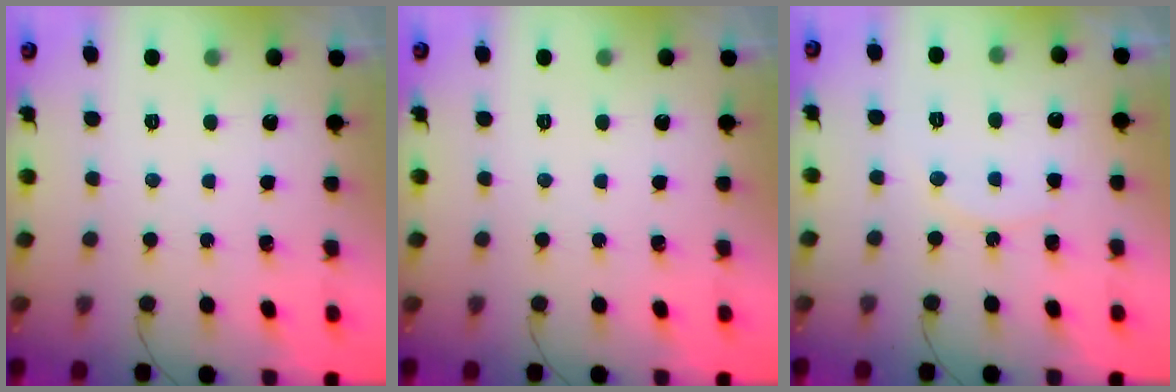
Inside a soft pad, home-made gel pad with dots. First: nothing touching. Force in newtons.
{"total": 0.0}
{"total": 7.8, "press": 7.8, "slide": 0.5}